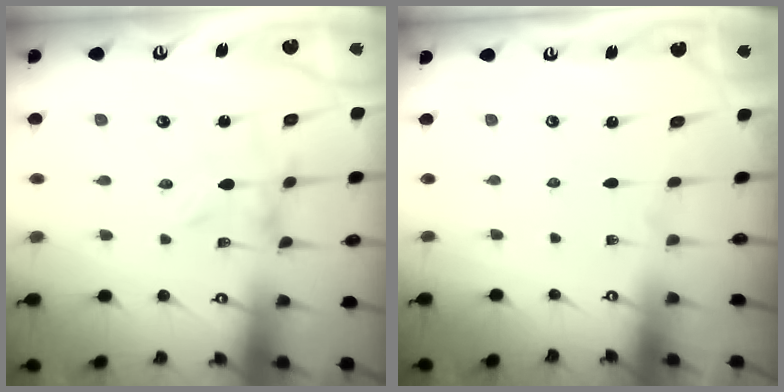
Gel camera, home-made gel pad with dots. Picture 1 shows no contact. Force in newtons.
{"total": 0.0}